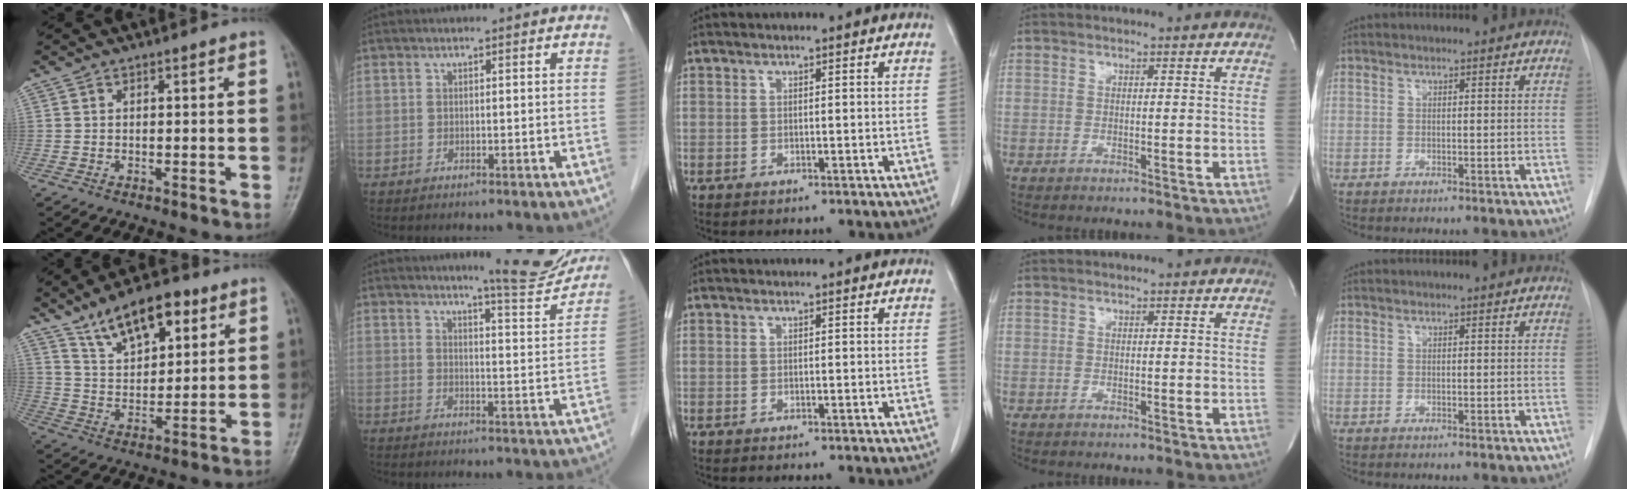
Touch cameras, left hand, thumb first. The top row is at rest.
{"thumb": {"total": 12.7, "force": [7.7, 6.0, 8.2], "torque": [-0.108, -0.032, 0.136]}, "index": {"total": 9.3, "force": [8.7, 0.4, 3.2], "torque": [-0.043, -0.031, 0.105]}}